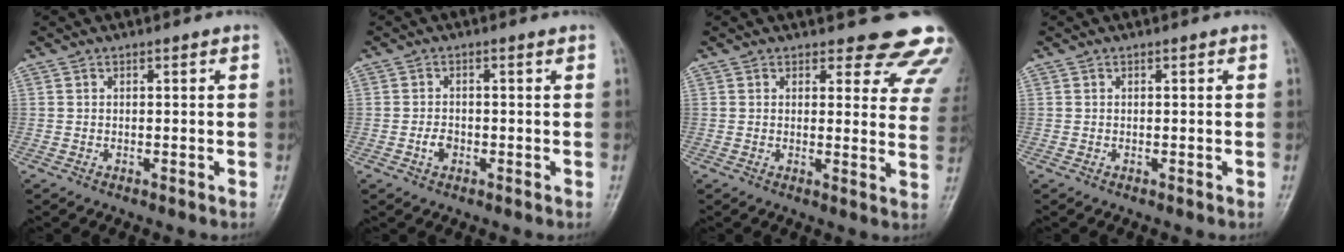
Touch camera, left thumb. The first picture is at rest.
{"total": 2.0, "force": [-0.7, 1.3, 1.3], "torque": [-0.016, 0.006, -0.010]}
{"total": 12.8, "force": [11.3, 4.6, 4.0], "torque": [0.010, -0.078, 0.099]}
{"total": 0.0}